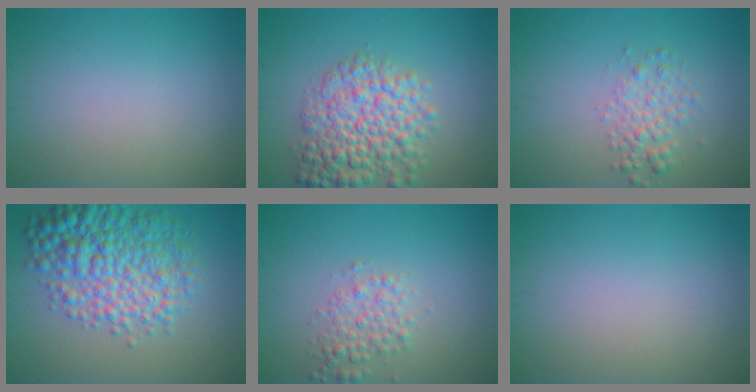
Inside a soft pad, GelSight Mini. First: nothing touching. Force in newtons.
{"total": 6.9, "press": 6.9, "slide": 0.2}
{"total": 2.4, "press": 2.4, "slide": 0.1}
{"total": 8.1, "press": 8.1, "slide": 0.1}
{"total": 2.4, "press": 2.4, "slide": 0.1}
{"total": 0.0}